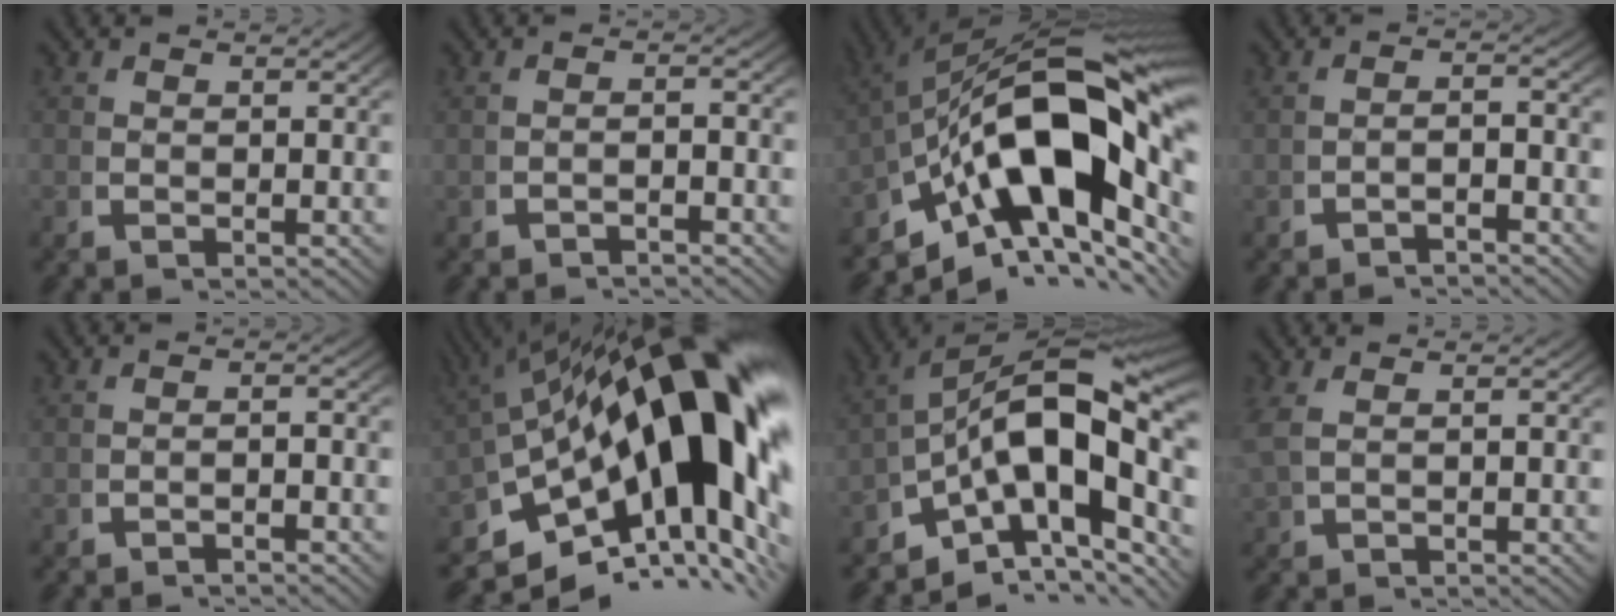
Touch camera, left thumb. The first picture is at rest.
{"total": 1.6, "force": [-1.5, 0.0, 0.5], "torque": [-0.010, -0.002, -0.023]}
{"total": 23.3, "force": [-0.5, 12.4, 19.8], "torque": [-0.299, -0.020, 0.003]}
{"total": 2.2, "force": [-1.9, 0.2, 1.0], "torque": [-0.018, -0.005, -0.028]}
{"total": 1.3, "force": [-1.2, 0.0, 0.4], "torque": [-0.008, -0.001, -0.019]}
{"total": 25.7, "force": [0.9, 13.5, 21.8], "torque": [-0.336, -0.028, 0.026]}
{"total": 18.2, "force": [-1.3, 10.8, 14.6], "torque": [-0.225, -0.035, -0.012]}
{"total": 1.5, "force": [0.8, 0.2, 1.2], "torque": [-0.038, 0.000, 0.027]}